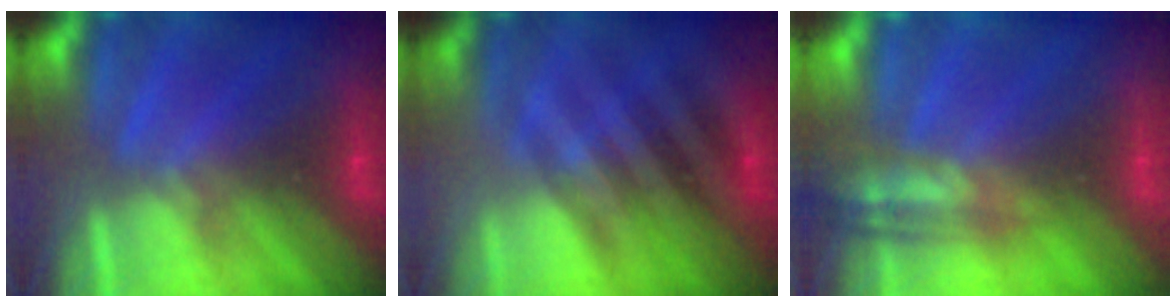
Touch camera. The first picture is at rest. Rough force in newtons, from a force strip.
{"total": 2.3}
{"total": 2.6}